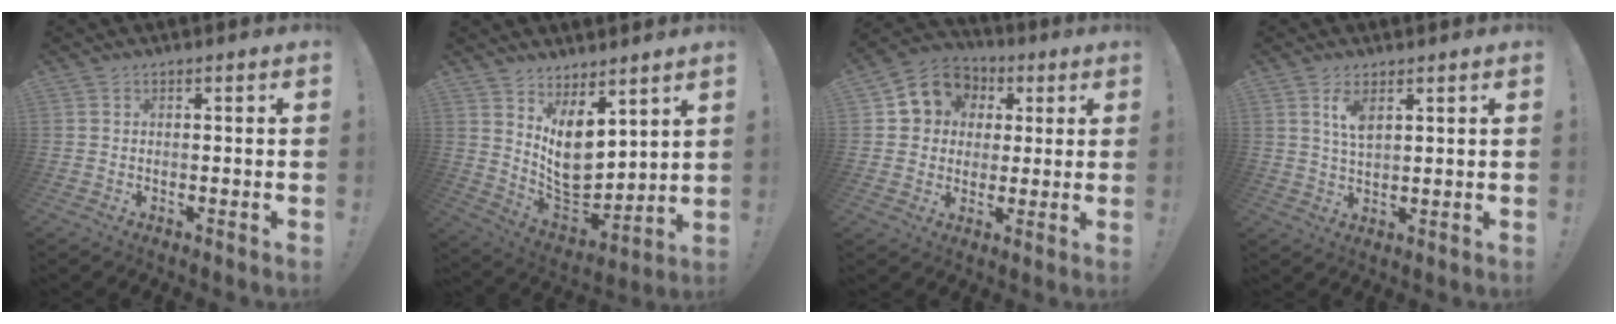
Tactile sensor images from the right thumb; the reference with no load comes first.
{"total": 12.0, "force": [5.2, 8.0, 7.3], "torque": [-0.106, -0.064, 0.102]}
{"total": 11.4, "force": [3.5, 10.0, 4.0], "torque": [-0.050, -0.011, 0.073]}
{"total": 5.2, "force": [2.9, 1.9, 3.9], "torque": [-0.064, -0.017, 0.046]}